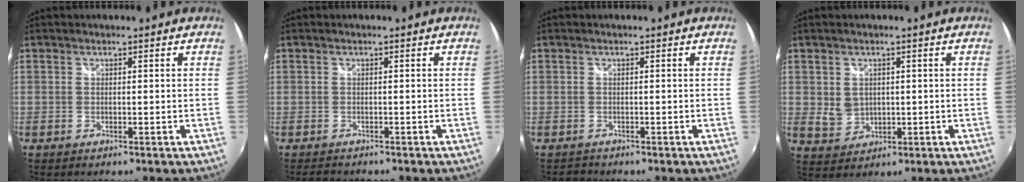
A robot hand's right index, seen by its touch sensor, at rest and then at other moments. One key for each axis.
{"total": 2.1, "fx": -1.9, "fy": 1.0, "fz": 0.3, "tx": -0.013, "ty": -0.005, "tz": -0.035}
{"total": 1.3, "fx": -1.0, "fy": 0.7, "fz": -0.2, "tx": 0.000, "ty": 0.001, "tz": -0.018}
{"total": 4.2, "fx": 0.5, "fy": 3.7, "fz": 1.9, "tx": -0.034, "ty": 0.001, "tz": 0.017}